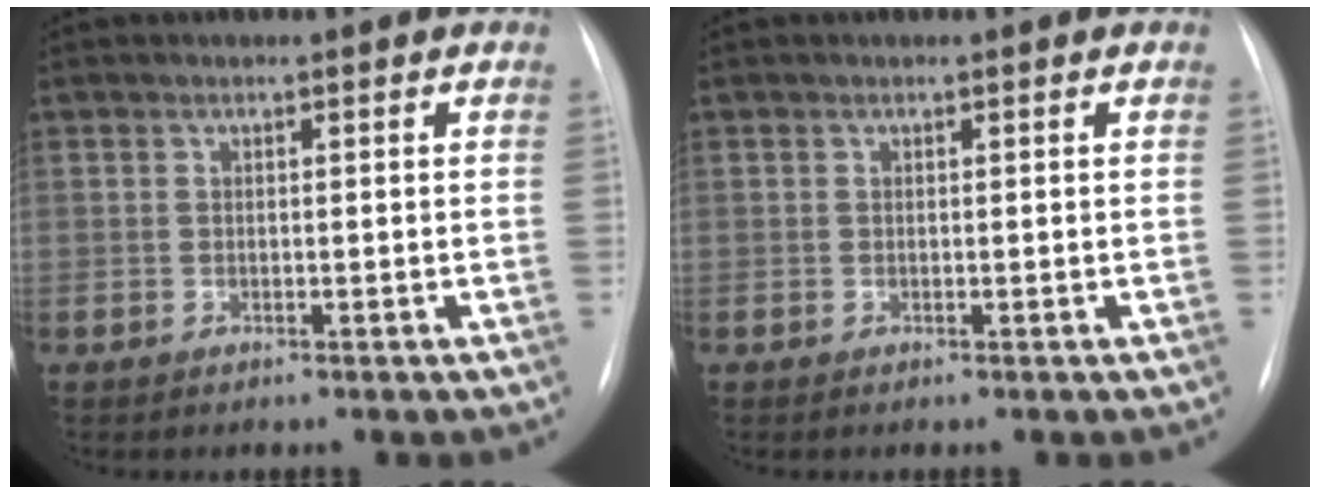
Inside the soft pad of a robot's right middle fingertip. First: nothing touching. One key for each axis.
{"total": 0.0}